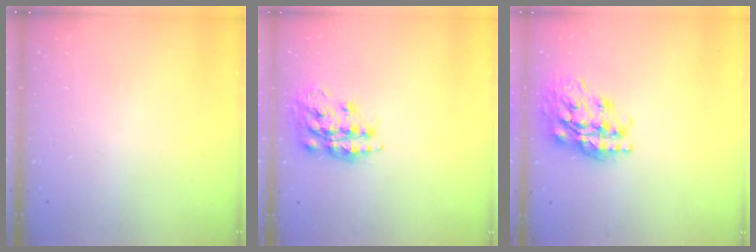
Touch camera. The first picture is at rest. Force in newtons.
{"total": 15.5, "press": 15.4, "slide": 1.3}
{"total": 19.6, "press": 19.5, "slide": 1.7}